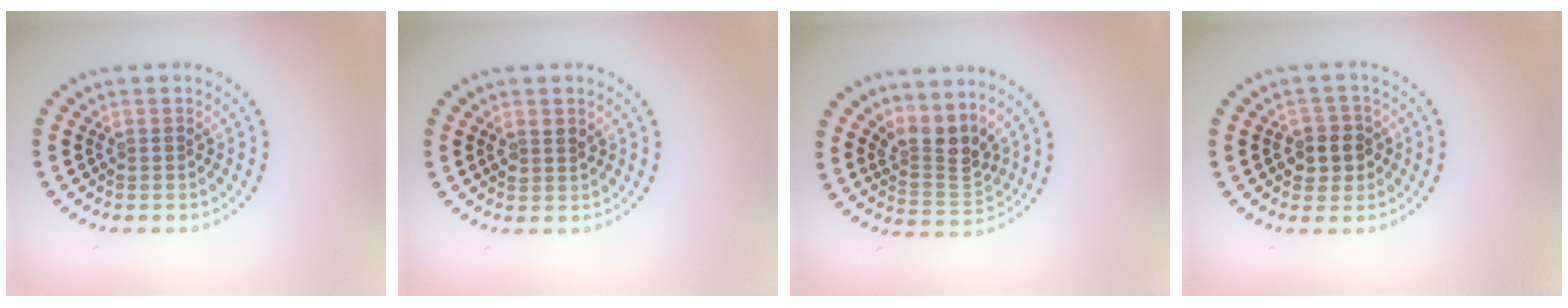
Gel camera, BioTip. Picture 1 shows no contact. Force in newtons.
{"total": 1.2, "press": 1.1, "slide": 0.5}
{"total": 3.4, "press": 2.3, "slide": 2.5}
{"total": 2.7, "press": 2.5, "slide": 0.8}